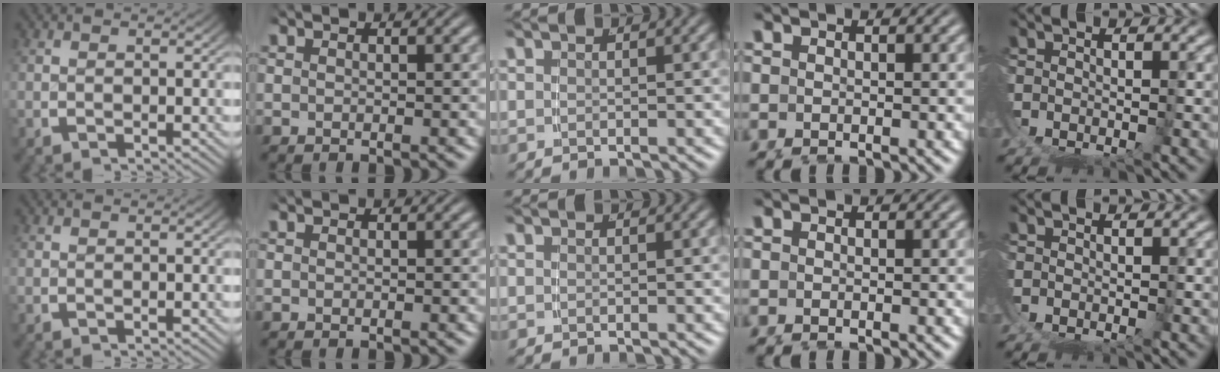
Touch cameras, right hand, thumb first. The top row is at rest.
{}